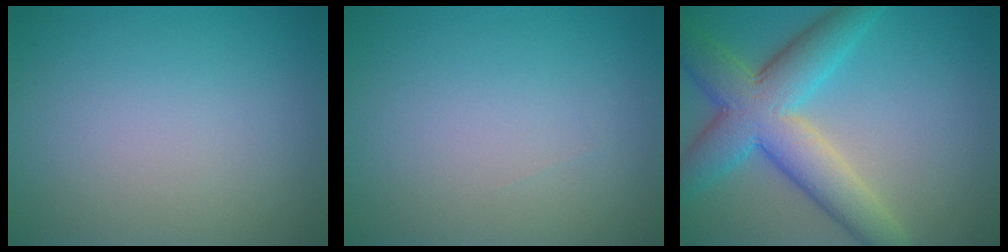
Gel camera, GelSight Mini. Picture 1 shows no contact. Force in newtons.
{"total": 0.0}
{"total": 8.4, "press": 8.4, "slide": 0.4}